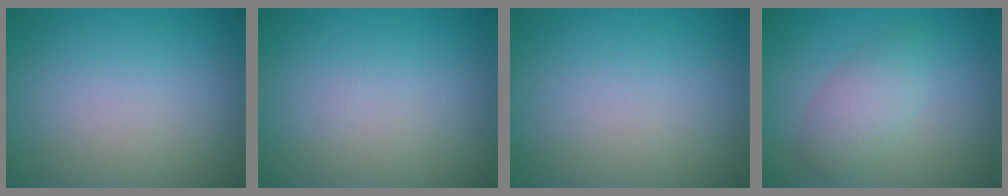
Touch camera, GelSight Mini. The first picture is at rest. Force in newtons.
{"total": 0.0}
{"total": 0.0}
{"total": 2.9, "press": 2.9, "slide": 0.2}